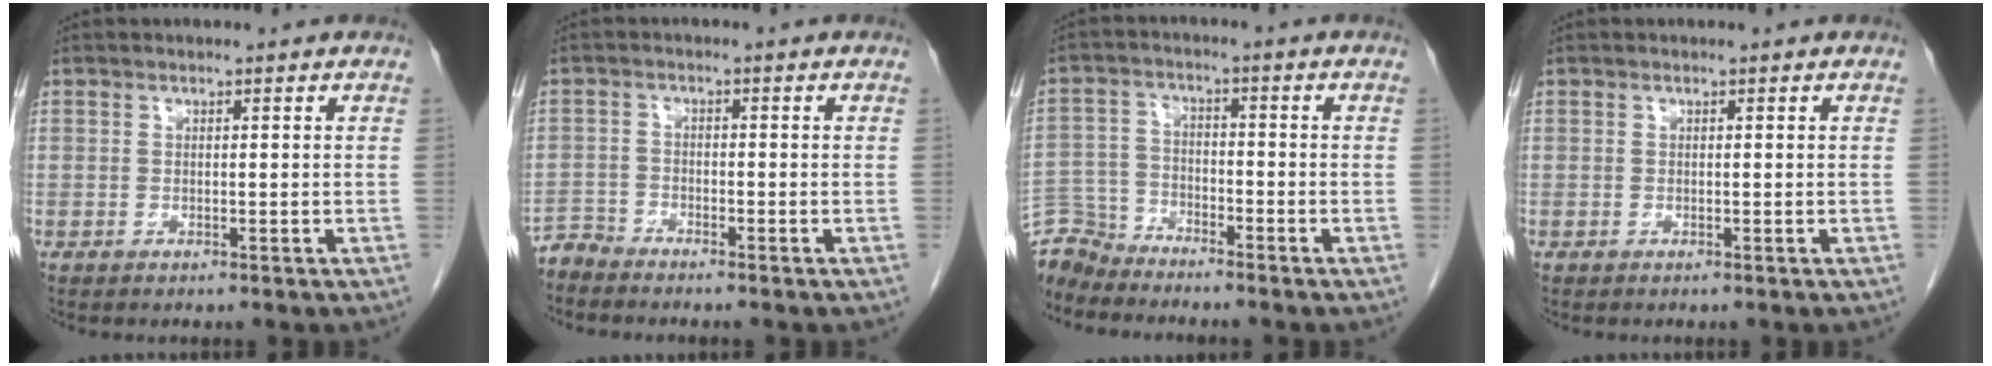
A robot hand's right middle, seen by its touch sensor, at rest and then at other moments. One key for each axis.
{"total": 2.5, "fx": -2.4, "fy": -0.1, "fz": -0.5, "tx": 0.021, "ty": -0.012, "tz": -0.048}
{"total": 6.2, "fx": -6.1, "fy": 0.7, "fz": -0.8, "tx": 0.013, "ty": 0.002, "tz": -0.121}
{"total": 0.0}